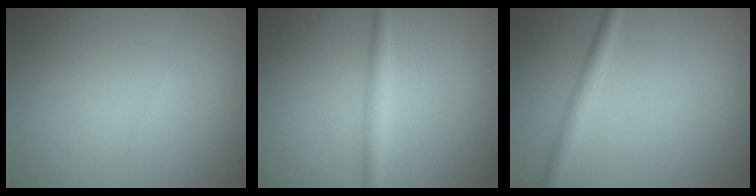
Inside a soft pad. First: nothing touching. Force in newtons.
{"total": 2.3, "press": 2.3, "slide": 0.0}
{"total": 2.1, "press": 2.1, "slide": 0.1}